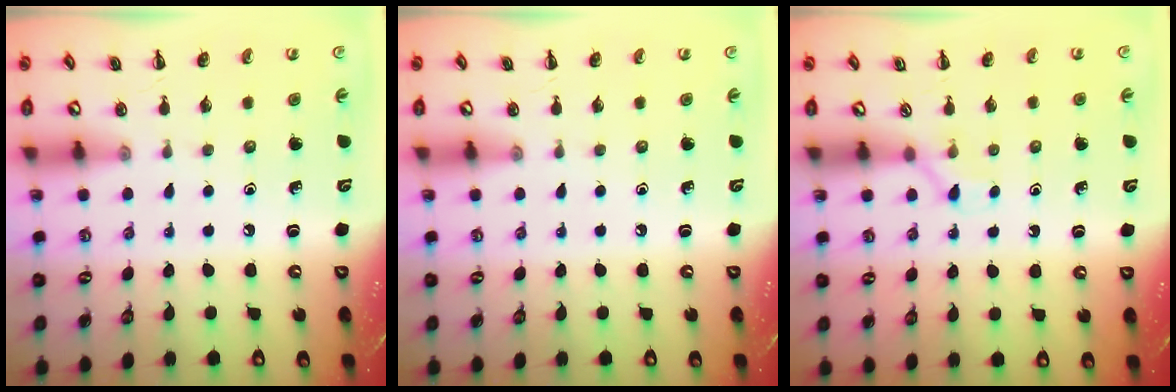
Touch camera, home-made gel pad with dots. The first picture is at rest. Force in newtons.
{"total": 0.0}
{"total": 2.6, "press": 2.5, "slide": 0.9}